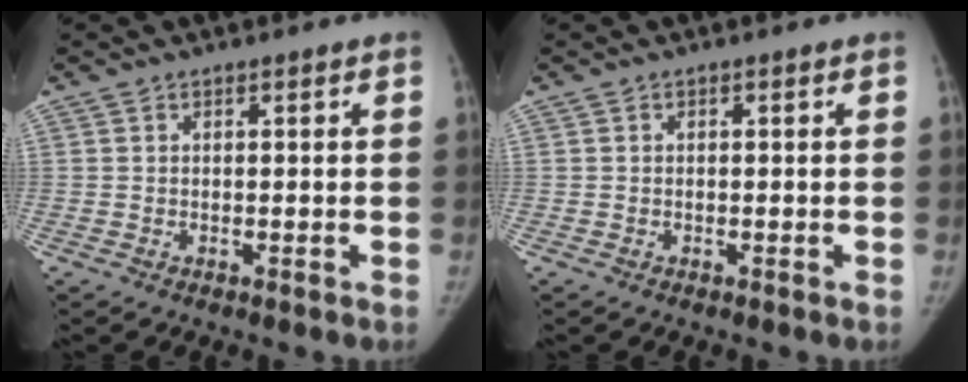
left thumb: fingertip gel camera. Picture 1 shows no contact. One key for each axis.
{"total": 0.0}